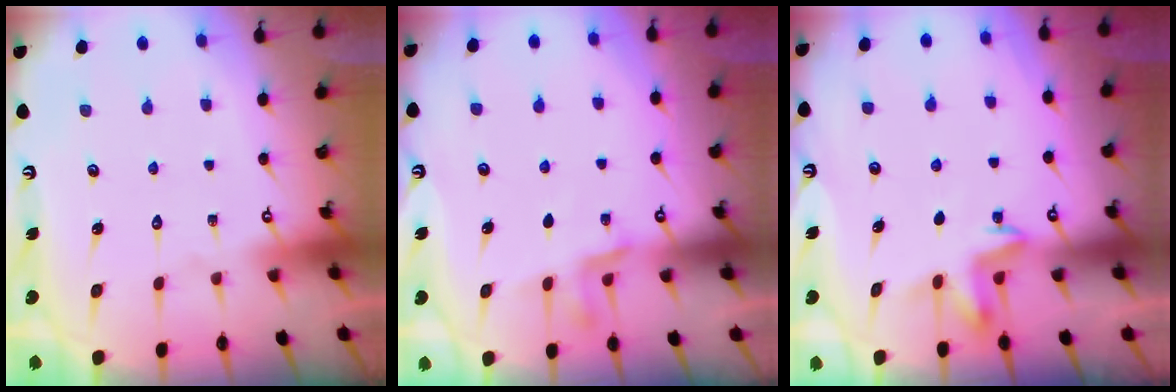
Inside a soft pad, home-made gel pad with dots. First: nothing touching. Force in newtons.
{"total": 5.3, "press": 5.2, "slide": 1.2}
{"total": 3.3, "press": 3.3, "slide": 0.4}